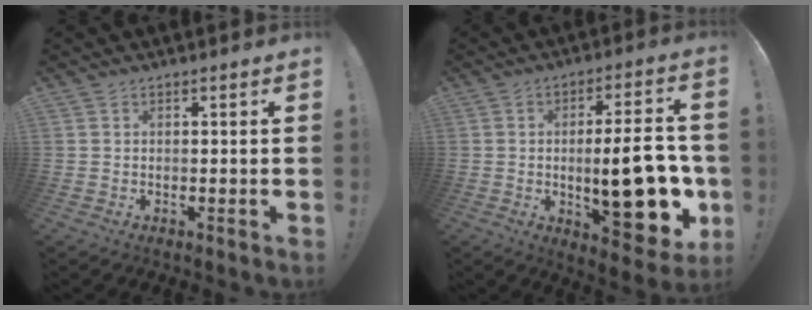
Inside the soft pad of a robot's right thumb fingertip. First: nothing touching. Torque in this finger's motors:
{"motor_torque": [2.30, 2.48, 0.97, 0.98, 0.12]}